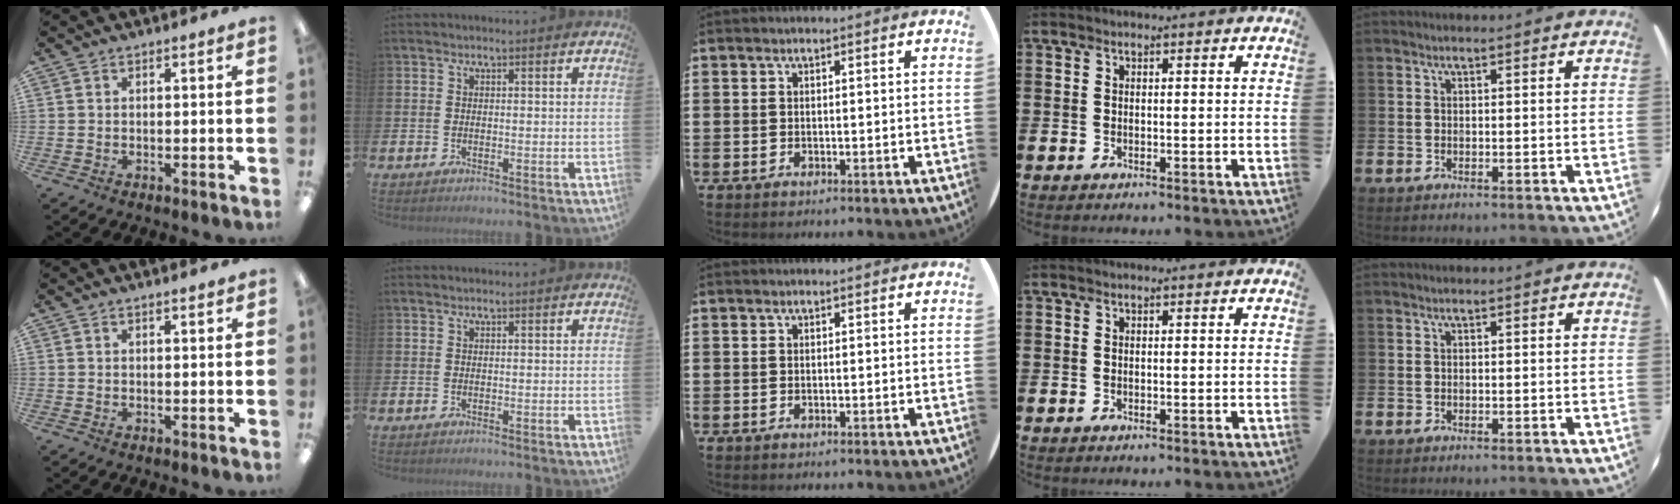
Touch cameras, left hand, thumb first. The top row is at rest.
{"thumb": {"total": 0.8, "force": [0.7, 0.1, 0.5], "torque": [-0.010, 0.000, 0.012]}}